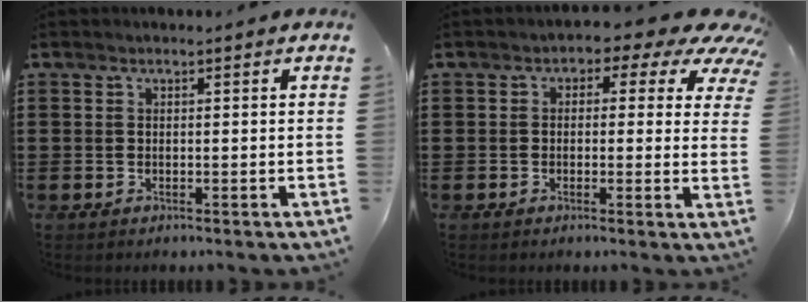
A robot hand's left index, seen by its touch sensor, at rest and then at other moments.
{"total": 3.0, "force": [0.8, 2.1, 2.0], "torque": [-0.036, -0.011, 0.001]}